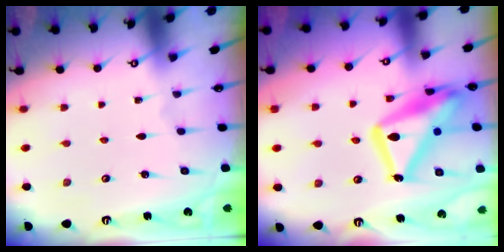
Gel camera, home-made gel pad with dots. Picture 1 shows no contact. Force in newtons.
{"total": 20.3, "press": 20.2, "slide": 1.8}